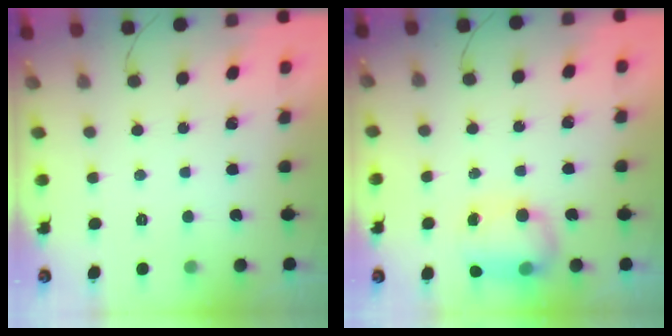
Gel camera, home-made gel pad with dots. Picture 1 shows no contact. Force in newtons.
{"total": 11.7, "press": 9.3, "slide": 7.1}